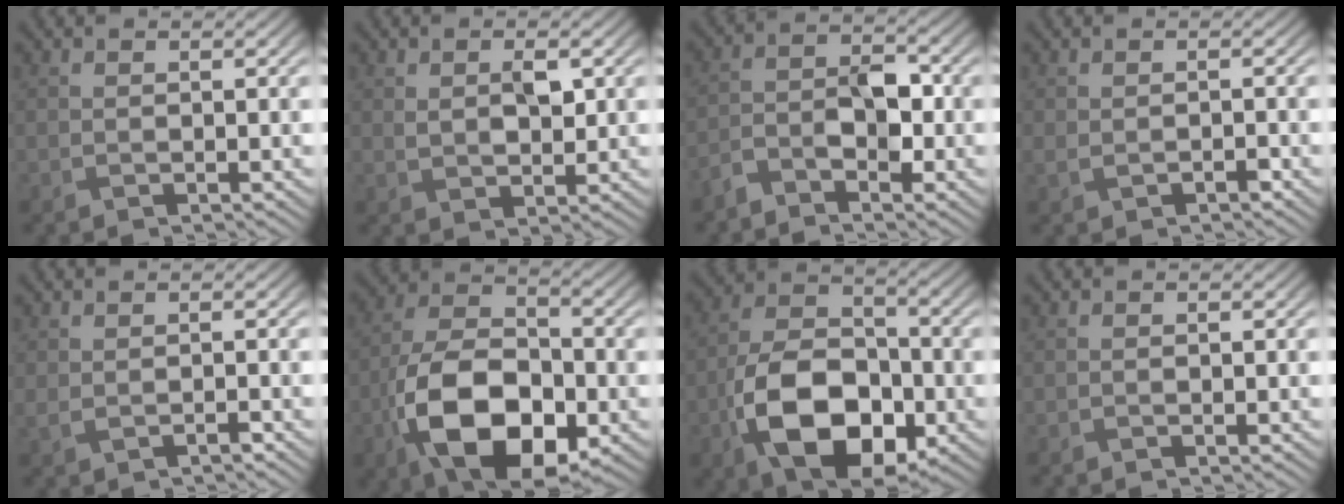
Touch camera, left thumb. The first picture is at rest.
{"total": 3.5, "force": [0.9, 2.0, 2.8], "torque": [-0.060, -0.003, 0.021]}
{"total": 5.1, "force": [-3.0, 2.5, 3.3], "torque": [-0.061, 0.006, -0.067]}
{"total": 1.7, "force": [-0.7, 1.0, 1.1], "torque": [-0.024, -0.005, -0.009]}
{"total": 1.4, "force": [-0.4, 0.7, 1.1], "torque": [-0.027, -0.004, -0.004]}
{"total": 15.7, "force": [-6.0, 9.1, 11.3], "torque": [-0.234, -0.026, -0.118]}
{"total": 14.3, "force": [-5.4, 8.8, 10.0], "torque": [-0.213, -0.021, -0.108]}
{"total": 0.0}